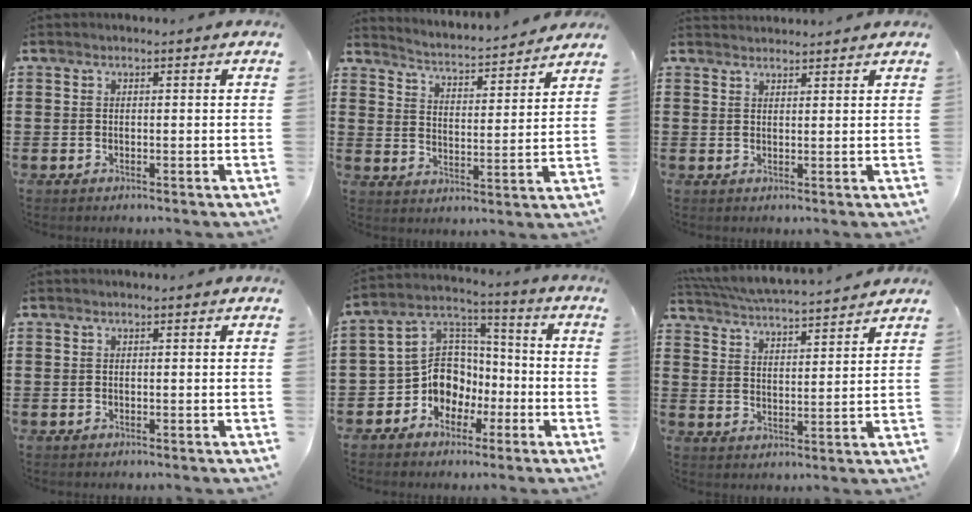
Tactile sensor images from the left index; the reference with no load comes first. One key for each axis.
{"total": 3.1, "fx": 3.1, "fy": -0.2, "fz": 0.3, "tx": -0.026, "ty": -0.034, "tz": 0.045}
{"total": 1.6, "fx": 1.6, "fy": 0.2, "fz": 0.0, "tx": -0.003, "ty": 0.000, "tz": 0.032}
{"total": 0.0}
{"total": 8.9, "fx": -3.4, "fy": 7.7, "fz": 2.8, "tx": -0.097, "ty": 0.004, "tz": -0.067}
{"total": 5.2, "fx": 5.0, "fy": 0.1, "fz": 1.2, "tx": -0.048, "ty": -0.029, "tz": 0.086}